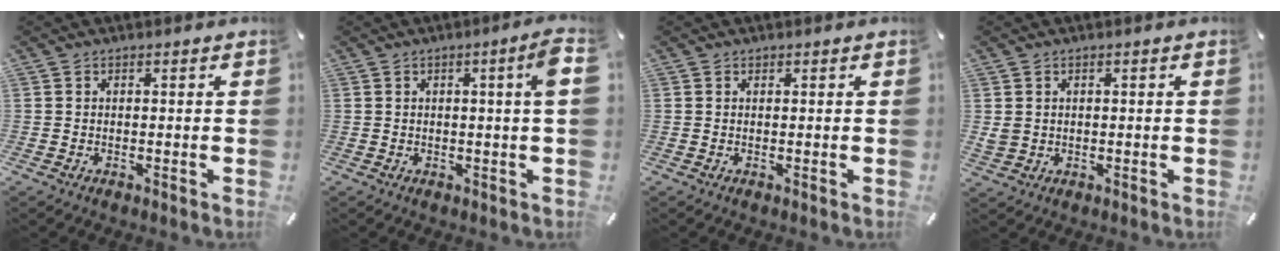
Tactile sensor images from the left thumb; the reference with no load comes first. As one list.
[{"total": 5.9, "force": [1.1, 0.5, 5.8], "torque": [-0.083, -0.012, 0.012]}, {"total": 0.0}, {"total": 2.2, "force": [0.3, 2.1, 0.7], "torque": [-0.015, 0.004, 0.005]}]